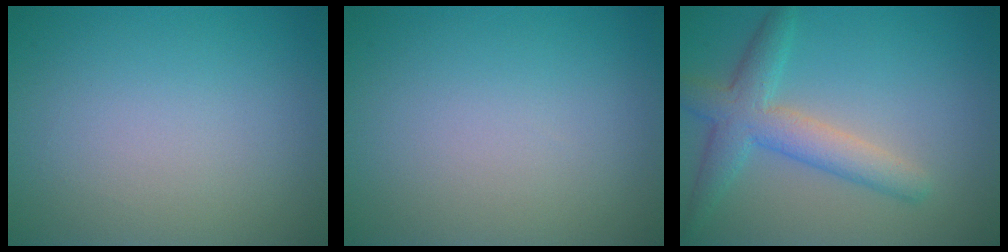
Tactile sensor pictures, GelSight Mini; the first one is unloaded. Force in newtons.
{"total": 0.0}
{"total": 4.5, "press": 4.5, "slide": 0.1}